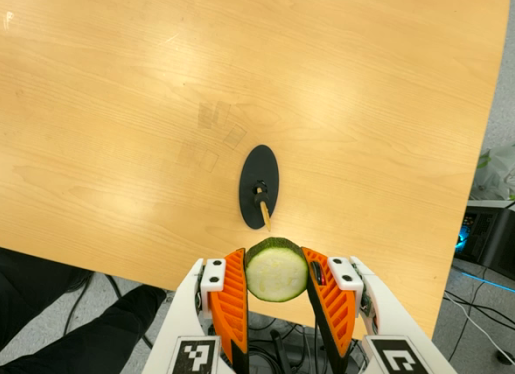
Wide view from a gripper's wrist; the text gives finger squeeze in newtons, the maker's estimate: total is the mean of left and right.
{"total": 11.6, "left": 12.4, "right": 10.8}